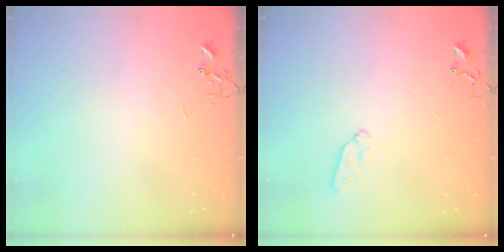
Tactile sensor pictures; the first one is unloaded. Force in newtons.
{"total": 5.9, "press": 5.8, "slide": 0.8}